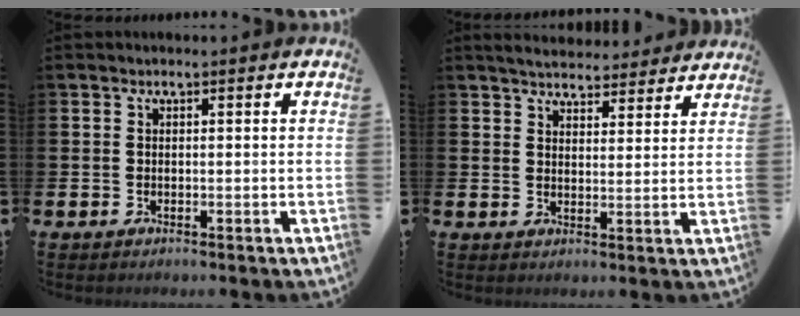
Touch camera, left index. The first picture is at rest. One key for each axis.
{"total": 4.4, "fx": 4.4, "fy": 0.8, "fz": 0.3, "tx": -0.018, "ty": -0.026, "tz": 0.077}